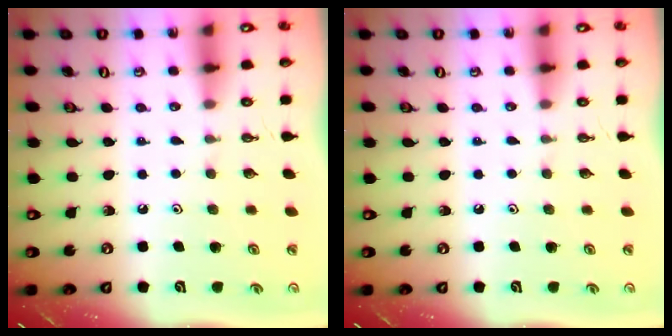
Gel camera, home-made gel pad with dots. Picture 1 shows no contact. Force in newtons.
{"total": 0.0}